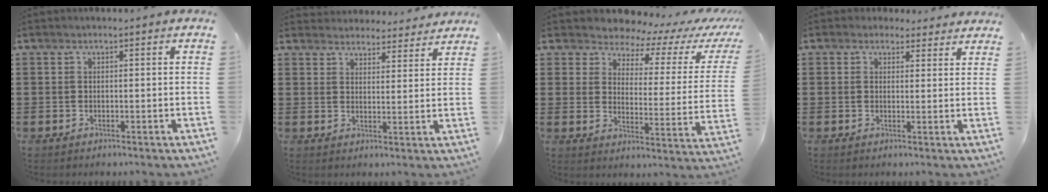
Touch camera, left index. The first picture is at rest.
{"total": 3.8, "force": [3.8, 0.3, 0.0], "torque": [-0.006, -0.020, 0.068]}
{"total": 4.4, "force": [4.1, 1.4, 0.6], "torque": [-0.035, -0.037, 0.065]}
{"total": 2.3, "force": [1.9, 1.2, 0.2], "torque": [-0.004, -0.001, 0.035]}